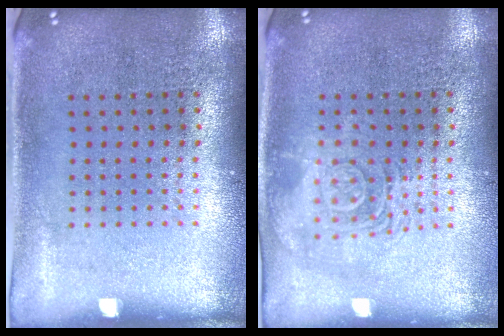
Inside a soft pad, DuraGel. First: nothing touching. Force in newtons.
{"total": 2.6, "press": 2.6, "slide": 0.4}